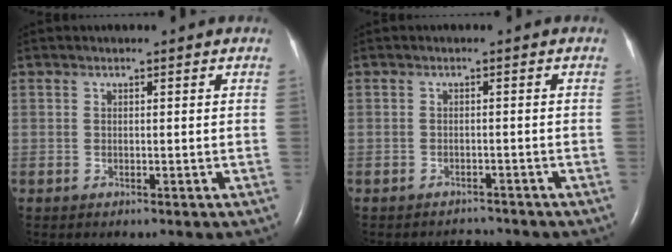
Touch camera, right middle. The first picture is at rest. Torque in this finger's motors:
{"motor_torque": [-0.24, 0.14, -0.05, -0.01]}